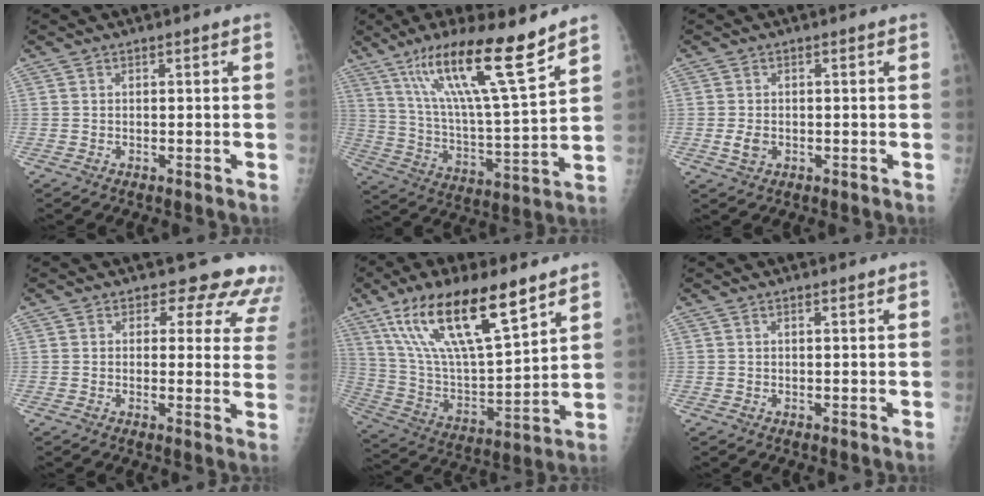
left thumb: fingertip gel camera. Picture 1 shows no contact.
{"total": 19.4, "force": [12.7, 2.1, 14.5], "torque": [-0.239, -0.060, 0.226]}
{"total": 2.5, "force": [-0.5, 1.8, 1.6], "torque": [-0.030, -0.001, -0.008]}
{"total": 11.6, "force": [9.8, 5.7, 2.2], "torque": [0.038, -0.049, 0.076]}
{"total": 22.3, "force": [13.2, 6.7, 16.7], "torque": [-0.299, -0.039, 0.250]}
{"total": 0.6, "force": [0.4, 0.1, 0.5], "torque": [-0.008, 0.000, 0.007]}